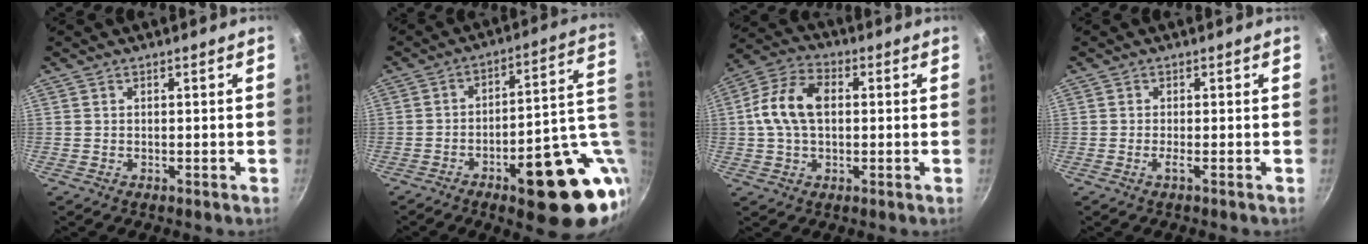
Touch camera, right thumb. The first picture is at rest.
{"total": 23.5, "force": [-7.6, 7.2, 21.1], "torque": [-0.207, 0.045, -0.093]}
{"total": 11.2, "force": [1.0, 7.1, 8.6], "torque": [-0.170, 0.025, 0.014]}
{"total": 0.9, "force": [-0.4, -0.1, 0.8], "torque": [-0.019, -0.001, -0.012]}